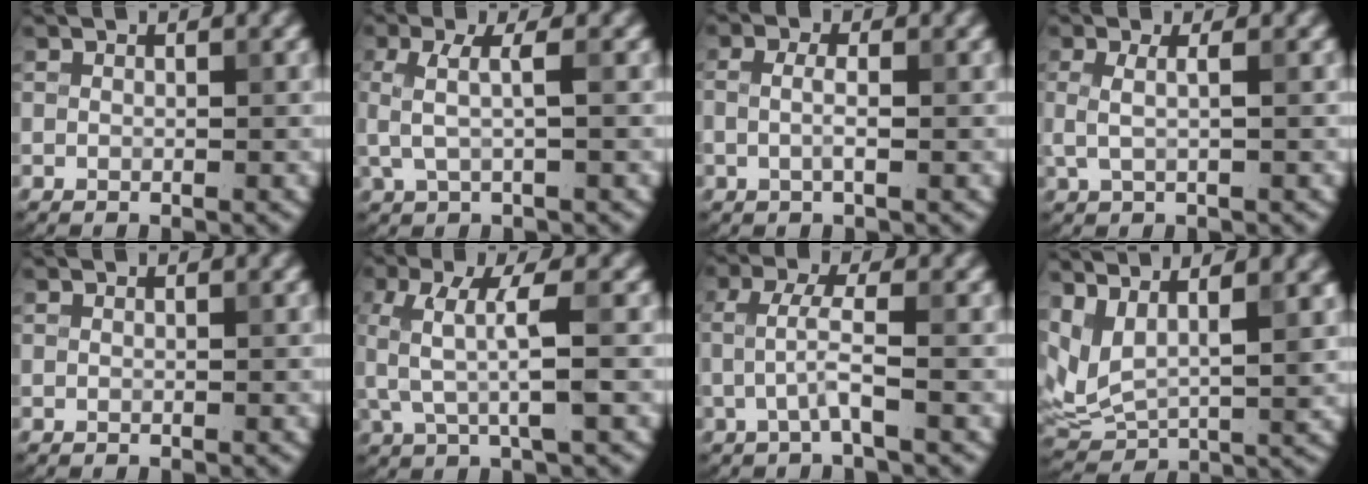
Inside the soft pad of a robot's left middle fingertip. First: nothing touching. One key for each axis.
{"total": 2.7, "fx": 0.1, "fy": 0.7, "fz": 2.6, "tx": -0.056, "ty": 0.001, "tz": 0.003}
{"total": 1.7, "fx": -0.1, "fy": 0.5, "fz": 1.6, "tx": -0.035, "ty": 0.000, "tz": -0.005}
{"total": 1.9, "fx": 0.2, "fy": 0.6, "fz": 1.8, "tx": -0.036, "ty": -0.001, "tz": 0.003}
{"total": 0.0}
{"total": 4.6, "fx": 0.3, "fy": 1.2, "fz": 4.4, "tx": -0.101, "ty": 0.002, "tz": 0.005}
{"total": 2.6, "fx": -0.6, "fy": 0.3, "fz": 2.5, "tx": -0.055, "ty": 0.009, "tz": -0.017}
{"total": 7.2, "fx": 3.7, "fy": 2.9, "fz": 5.5, "tx": -0.129, "ty": -0.001, "tz": 0.076}